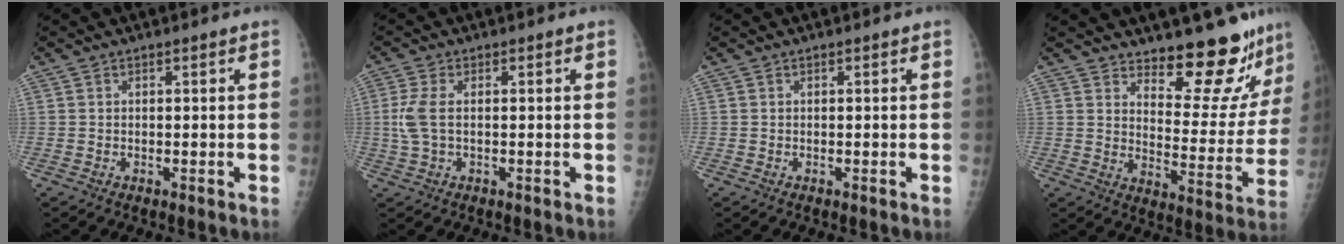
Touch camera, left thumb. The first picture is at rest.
{"total": 4.3, "force": [0.0, 2.2, 3.7], "torque": [-0.109, 0.005, -0.002]}
{"total": 0.0}
{"total": 15.6, "force": [13.9, 4.4, 5.7], "torque": [-0.023, -0.131, 0.182]}